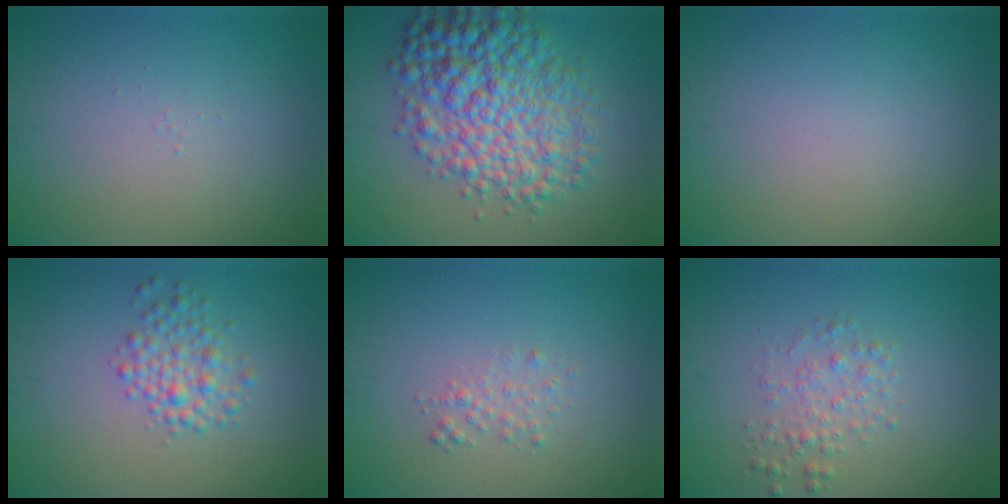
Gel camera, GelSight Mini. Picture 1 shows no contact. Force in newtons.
{"total": 8.5, "press": 8.5, "slide": 0.1}
{"total": 0.0}
{"total": 2.7, "press": 2.7, "slide": 0.1}
{"total": 1.2, "press": 1.2, "slide": 0.0}
{"total": 1.9, "press": 1.9, "slide": 0.0}